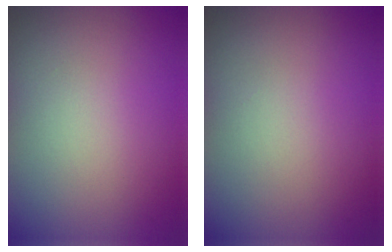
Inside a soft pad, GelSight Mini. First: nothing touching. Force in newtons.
{"total": 0.0}